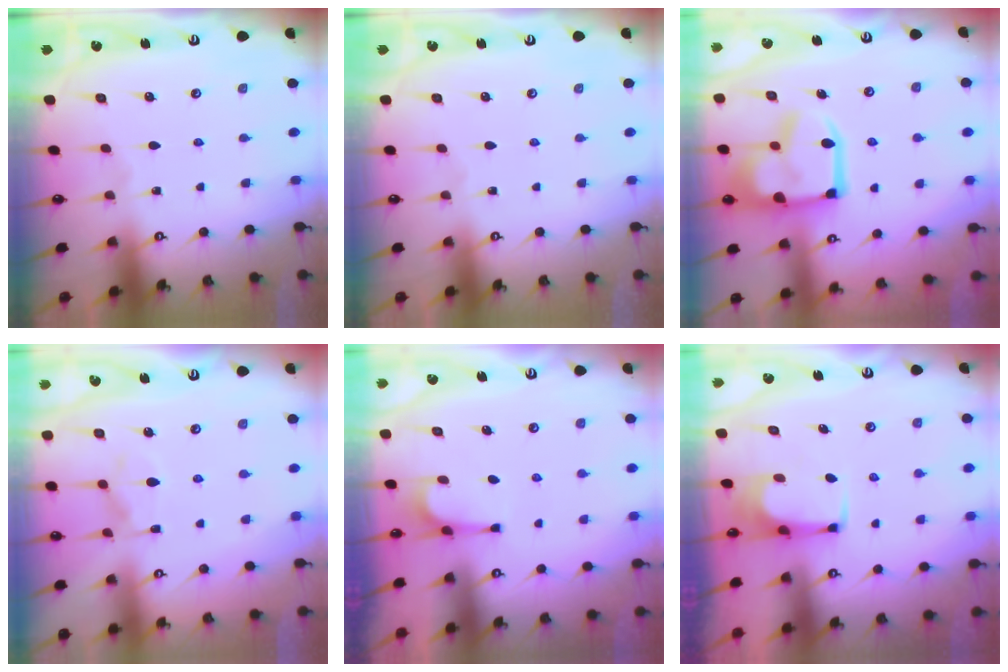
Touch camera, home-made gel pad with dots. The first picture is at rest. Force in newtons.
{"total": 0.0}
{"total": 14.7, "press": 14.6, "slide": 1.8}
{"total": 1.9, "press": 1.4, "slide": 1.2}
{"total": 3.0, "press": 2.9, "slide": 0.7}
{"total": 3.7, "press": 3.7, "slide": 0.2}